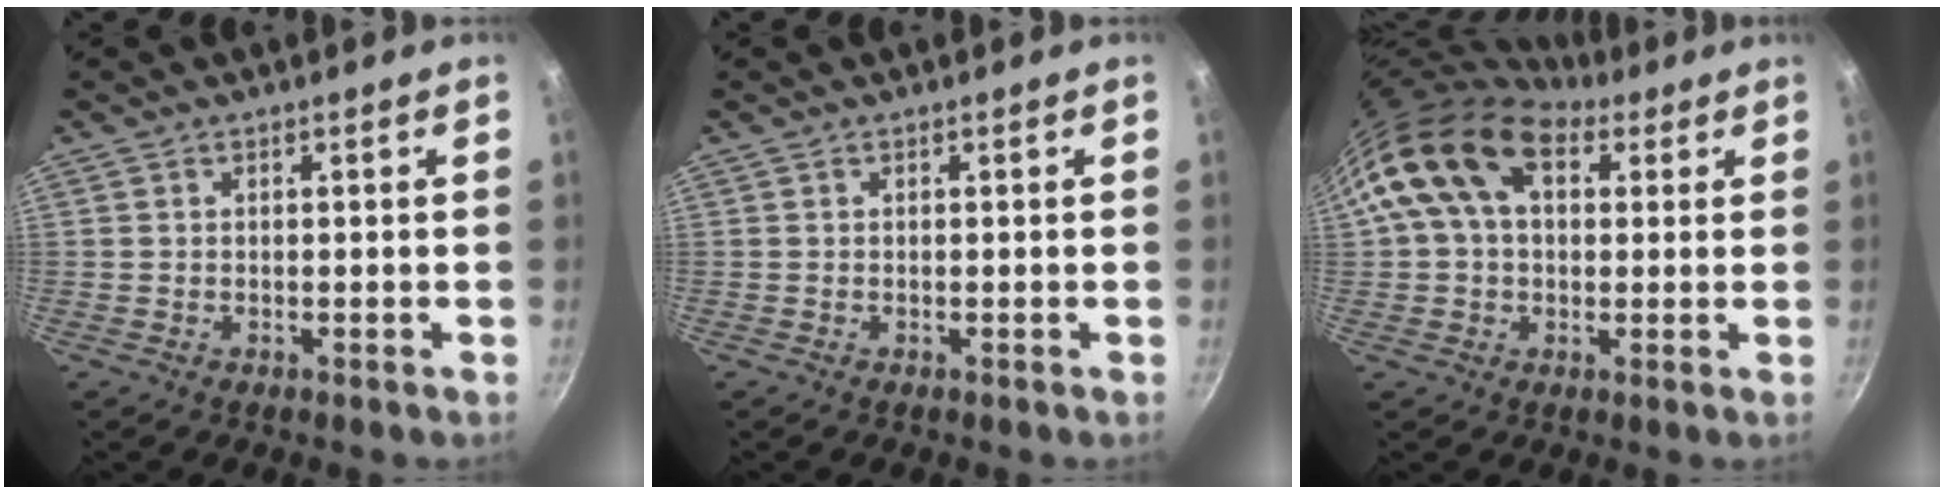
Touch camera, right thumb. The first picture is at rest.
{"total": 0.0}
{"total": 14.6, "force": [5.4, 9.5, 9.7], "torque": [-0.144, 0.012, 0.079]}